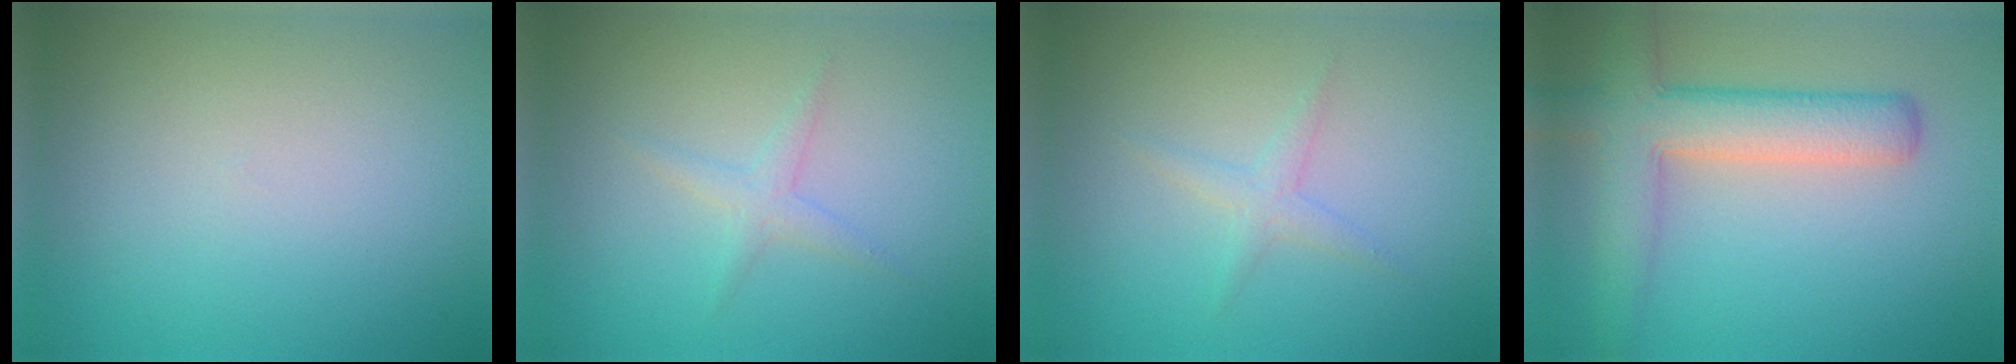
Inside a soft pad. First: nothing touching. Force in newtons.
{"total": 1.3, "press": 1.3, "slide": 0.0}
{"total": 1.3, "press": 1.3, "slide": 0.0}
{"total": 6.0, "press": 6.0, "slide": 0.5}